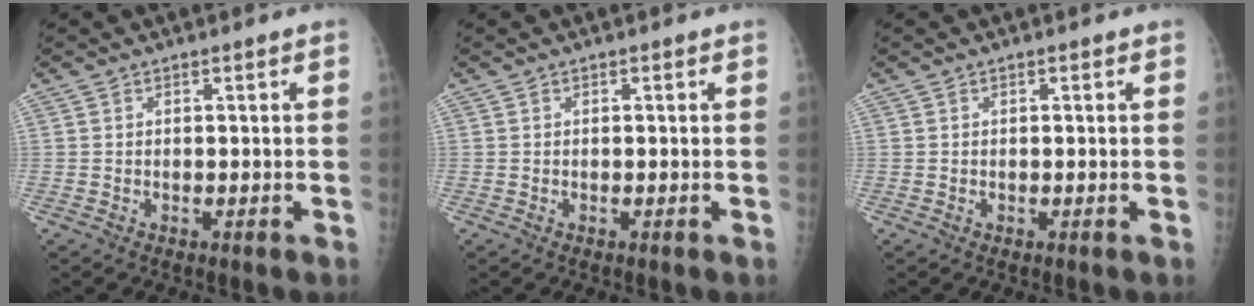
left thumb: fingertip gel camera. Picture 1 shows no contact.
{"total": 0.0}
{"total": 0.0}